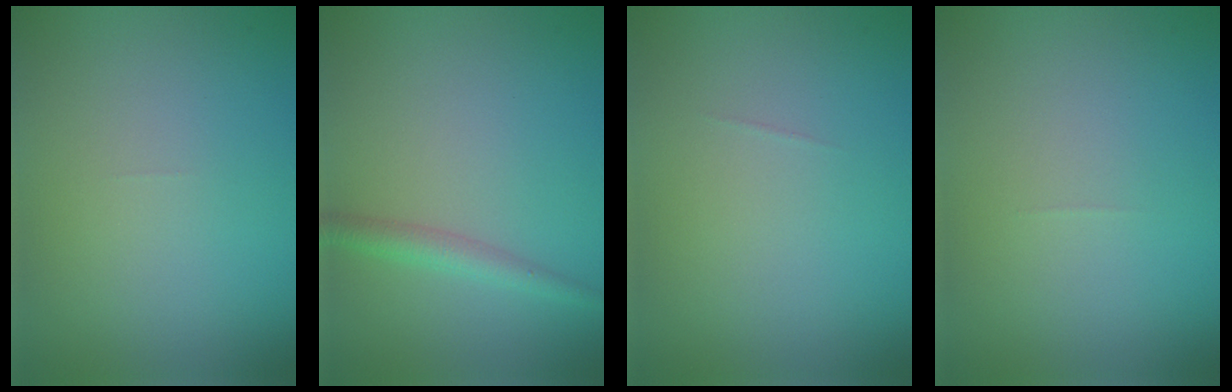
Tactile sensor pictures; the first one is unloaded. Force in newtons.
{"total": 2.0, "press": 2.0, "slide": 0.0}
{"total": 0.0}
{"total": 0.0}